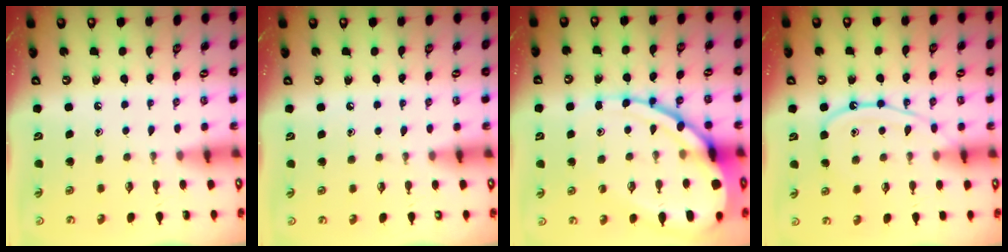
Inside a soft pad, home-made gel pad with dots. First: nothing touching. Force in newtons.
{"total": 3.2, "press": 3.2, "slide": 0.5}
{"total": 19.5, "press": 19.4, "slide": 2.2}
{"total": 11.1, "press": 11.1, "slide": 1.2}